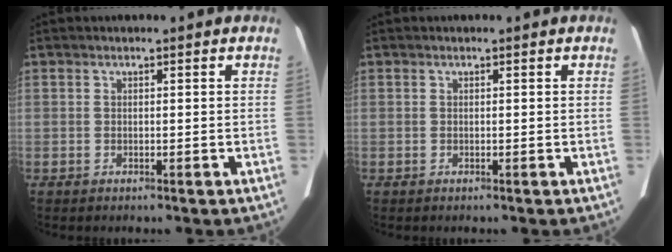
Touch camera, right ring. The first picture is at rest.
{"total": 0.0}